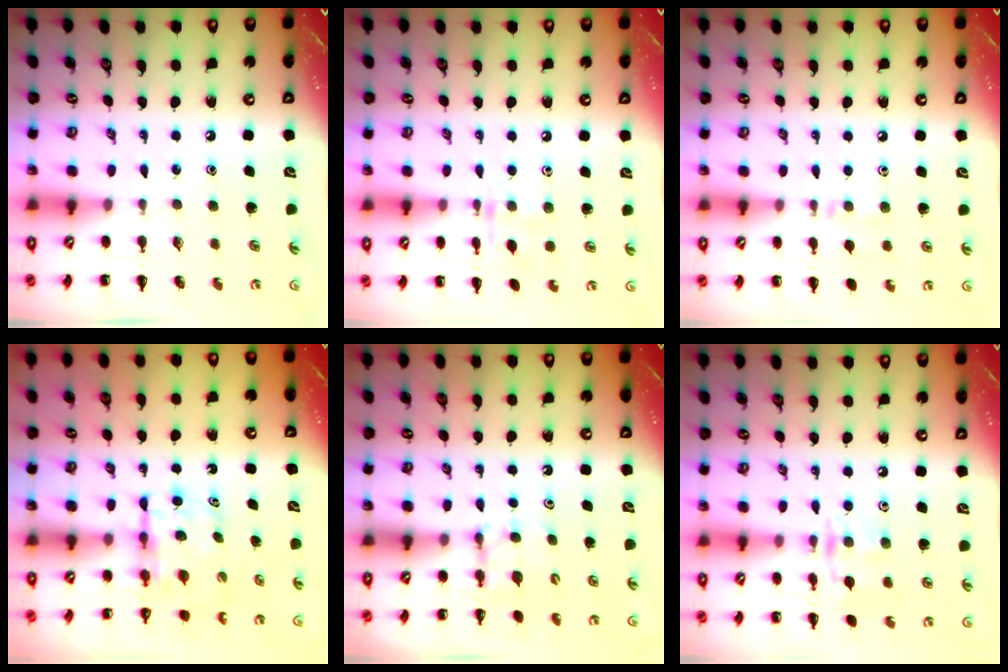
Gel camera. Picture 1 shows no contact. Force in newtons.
{"total": 7.1, "press": 6.9, "slide": 1.6}
{"total": 6.1, "press": 5.8, "slide": 2.0}
{"total": 5.2, "press": 5.2, "slide": 0.3}
{"total": 4.9, "press": 4.7, "slide": 1.4}
{"total": 10.9, "press": 10.9, "slide": 0.6}